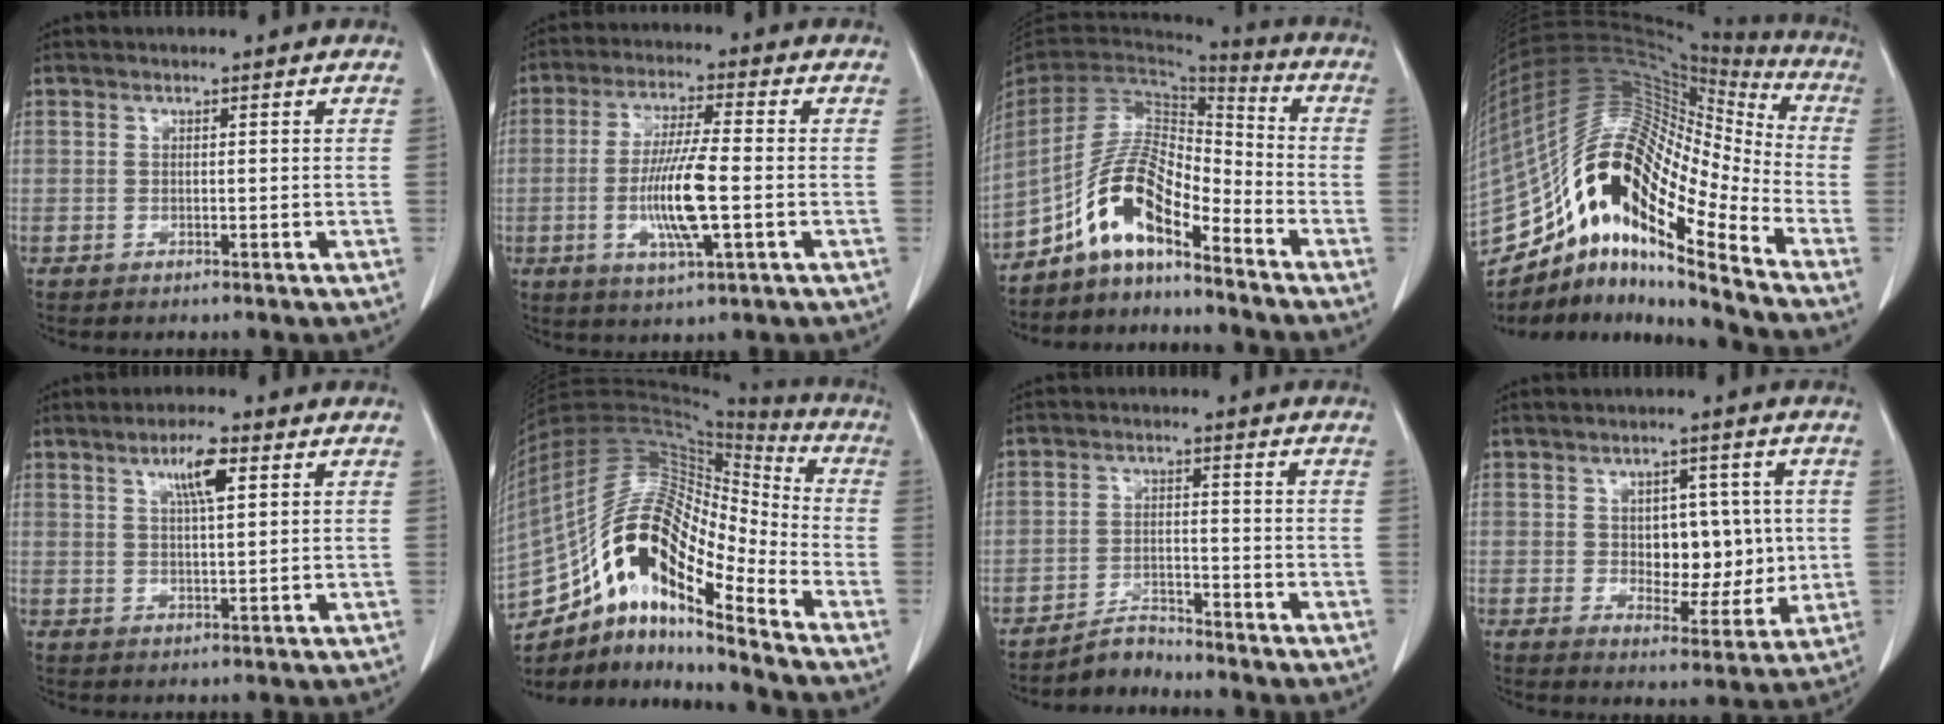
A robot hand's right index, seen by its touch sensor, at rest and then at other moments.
{"total": 10.3, "force": [-1.9, 1.0, 10.1], "torque": [-0.196, -0.010, -0.038]}
{"total": 10.8, "force": [-7.2, 3.2, 7.3], "torque": [-0.149, 0.026, -0.134]}
{"total": 24.2, "force": [-14.7, 5.9, 18.3], "torque": [-0.359, 0.034, -0.262]}
{"total": 5.4, "force": [2.5, 0.8, 4.7], "torque": [-0.085, 0.003, 0.042]}
{"total": 20.2, "force": [-11.9, 5.5, 15.4], "torque": [-0.305, 0.034, -0.205]}
{"total": 3.4, "force": [-3.4, 0.5, -0.4], "torque": [0.010, -0.007, -0.061]}
{"total": 8.7, "force": [0.7, 5.4, 6.8], "torque": [-0.085, 0.010, 0.024]}